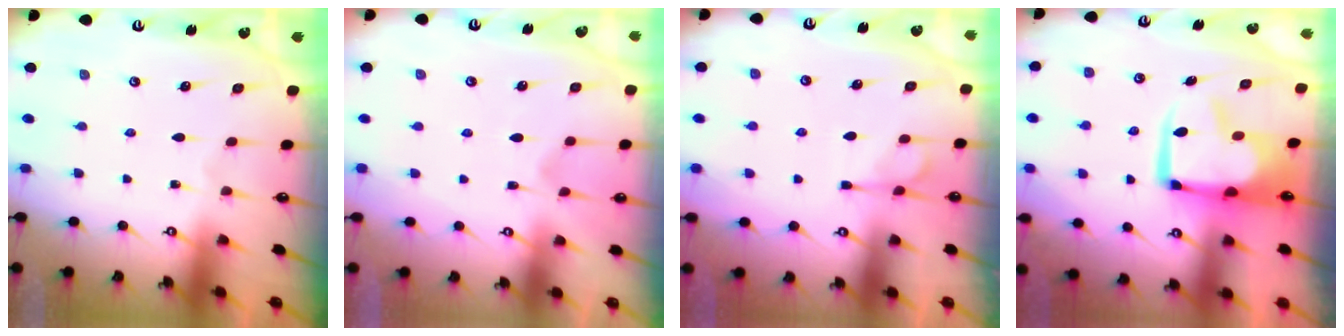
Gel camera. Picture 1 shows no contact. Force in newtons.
{"total": 2.2, "press": 1.9, "slide": 1.1}
{"total": 2.0, "press": 1.4, "slide": 1.3}
{"total": 7.4, "press": 7.1, "slide": 1.8}